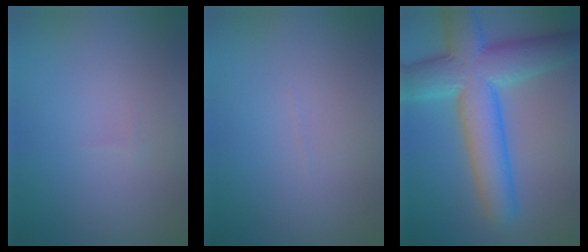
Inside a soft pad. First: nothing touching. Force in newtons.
{"total": 0.0}
{"total": 10.3, "press": 10.3, "slide": 0.2}